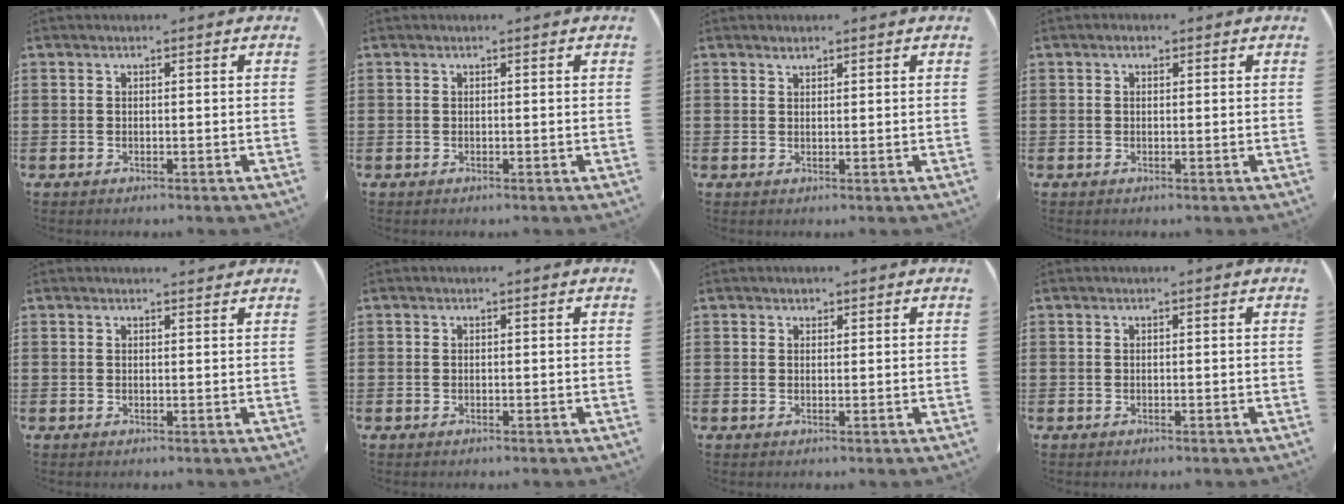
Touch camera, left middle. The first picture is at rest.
{"total": 0.0}
{"total": 1.1, "force": [0.9, 0.4, 0.5], "torque": [-0.010, 0.001, 0.017]}
{"total": 1.1, "force": [0.1, 0.7, 0.8], "torque": [-0.018, 0.006, 0.002]}
{"total": 1.0, "force": [1.0, 0.1, 0.3], "torque": [-0.008, 0.000, 0.018]}
{"total": 0.0}
{"total": 0.9, "force": [0.7, 0.6, 0.0], "torque": [-0.003, 0.002, 0.013]}
{"total": 0.0}